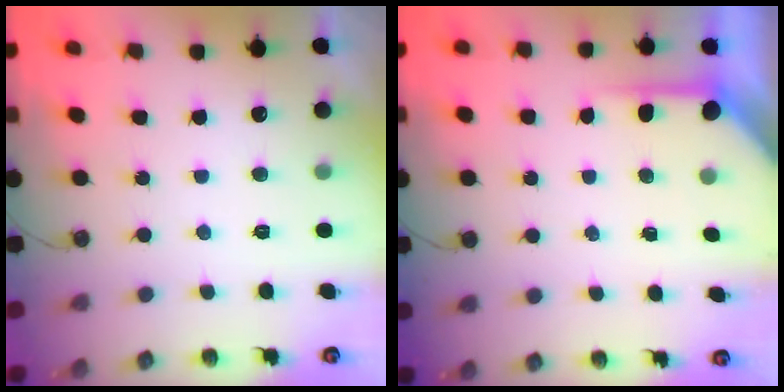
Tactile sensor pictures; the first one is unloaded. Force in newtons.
{"total": 4.9, "press": 4.9, "slide": 0.3}